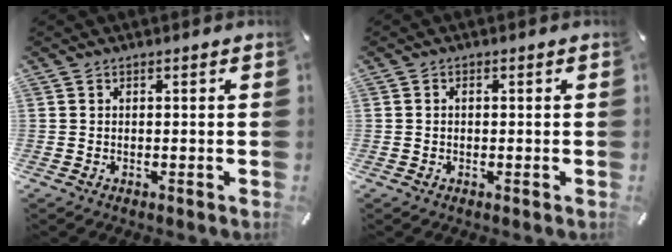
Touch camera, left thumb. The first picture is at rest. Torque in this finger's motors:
{"motor_torque": [-0.15, -0.04, -0.06, 0.00, -0.02]}